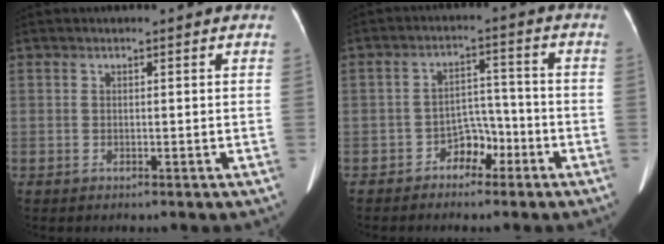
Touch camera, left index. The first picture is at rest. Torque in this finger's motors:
{"motor_torque": [-0.06, 0.25, 0.06, -0.01]}